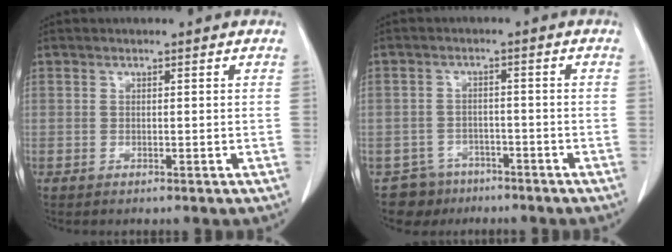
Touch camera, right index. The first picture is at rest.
{"total": 5.1, "force": [-3.7, 3.5, -0.6], "torque": [0.016, 0.009, -0.059]}